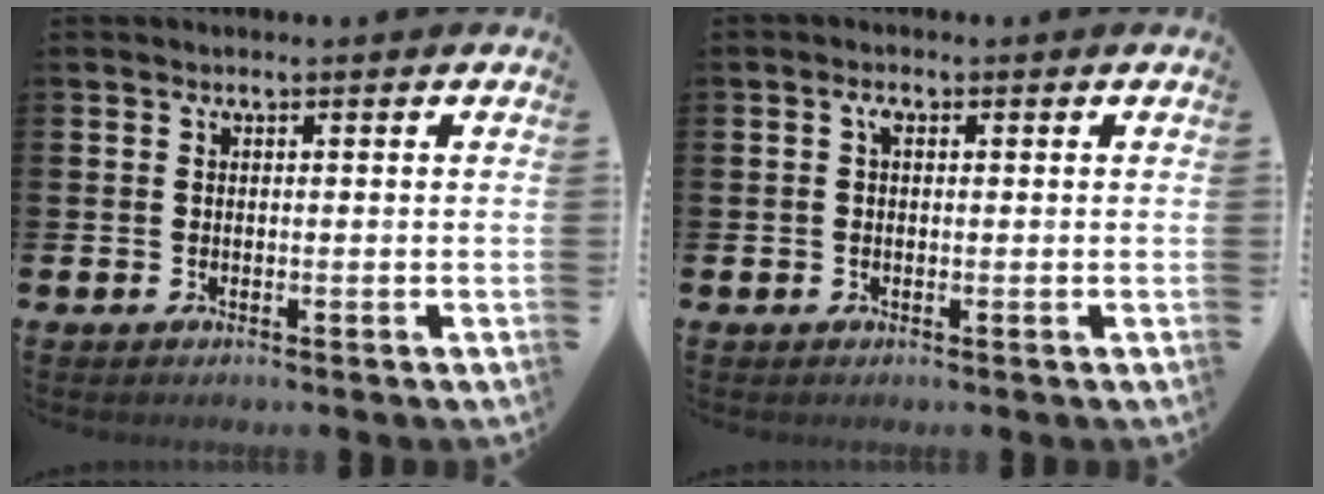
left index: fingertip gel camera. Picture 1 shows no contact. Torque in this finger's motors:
{"motor_torque": [0.05, -0.05, 0.00, 0.02]}